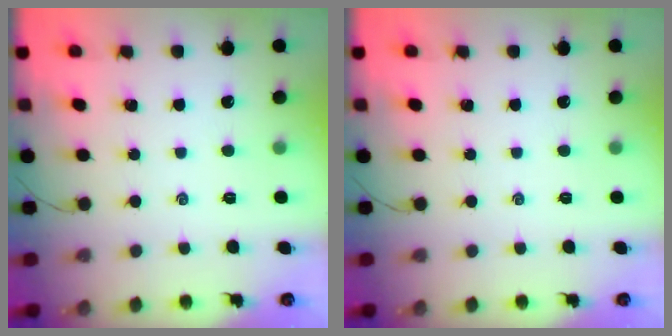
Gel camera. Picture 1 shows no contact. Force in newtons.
{"total": 0.0}